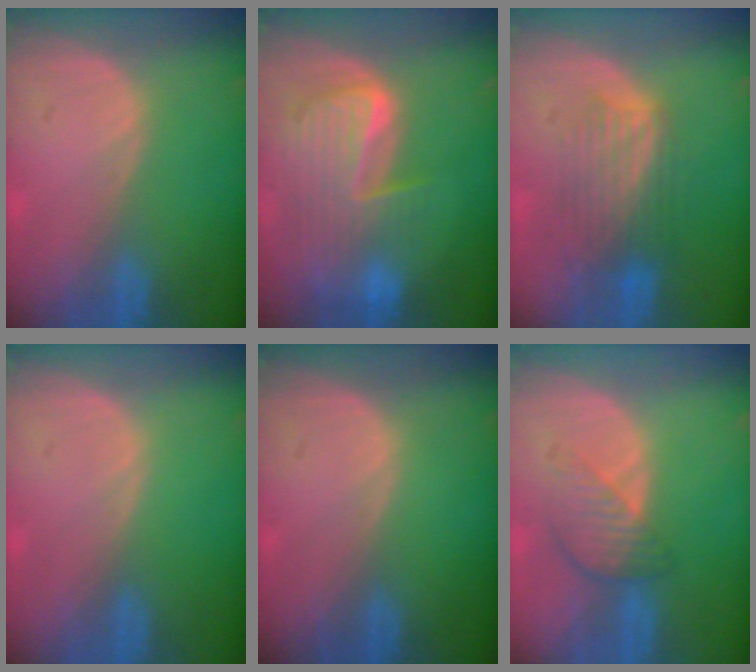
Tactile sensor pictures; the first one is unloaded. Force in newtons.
{"total": 9.9, "press": 8.6, "slide": 5.0}
{"total": 6.0, "press": 6.0, "slide": 0.7}
{"total": 0.0}
{"total": 0.0}
{"total": 4.5, "press": 4.1, "slide": 2.0}